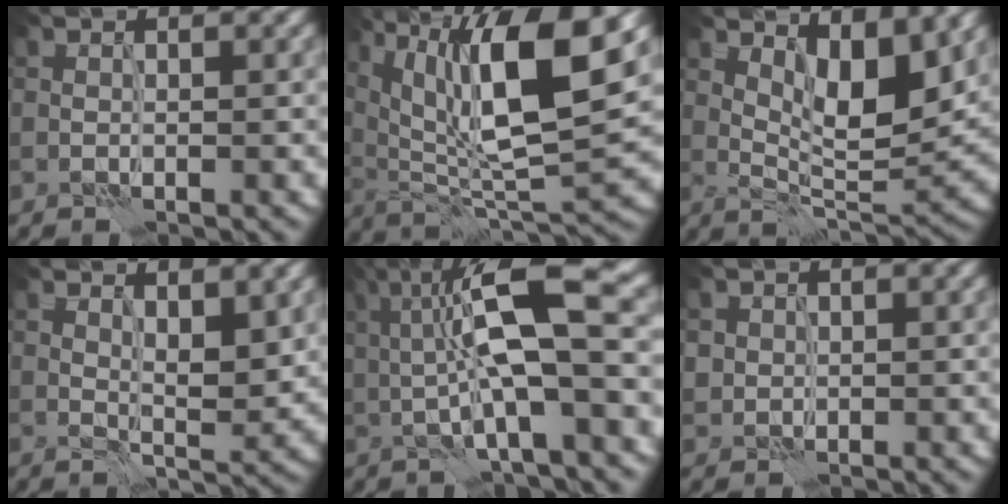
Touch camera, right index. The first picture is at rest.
{"total": 12.6, "force": [4.4, 3.9, 11.2], "torque": [-0.191, 0.000, 0.080]}
{"total": 6.7, "force": [3.1, 2.2, 5.5], "torque": [-0.082, -0.015, 0.055]}
{"total": 3.6, "force": [1.7, 1.0, 2.9], "torque": [-0.045, -0.006, 0.031]}
{"total": 9.6, "force": [1.4, 2.2, 9.2], "torque": [-0.159, 0.011, 0.021]}
{"total": 1.1, "force": [0.4, 1.0, 0.0], "torque": [0.000, -0.003, 0.009]}